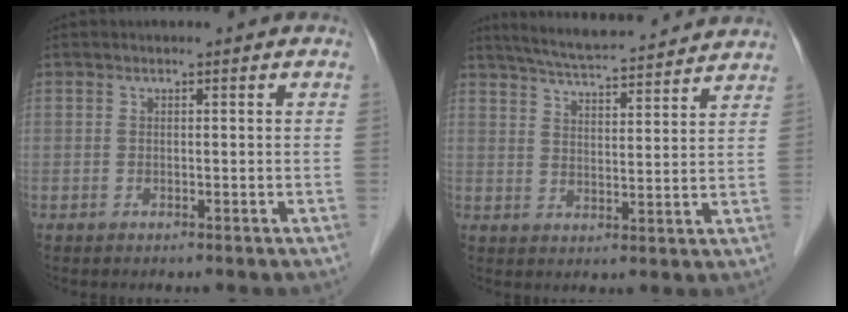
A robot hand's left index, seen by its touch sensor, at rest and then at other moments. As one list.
[{"total": 15.2, "force": [14.1, 1.1, 5.8], "torque": [-0.101, 0.025, 0.201]}]